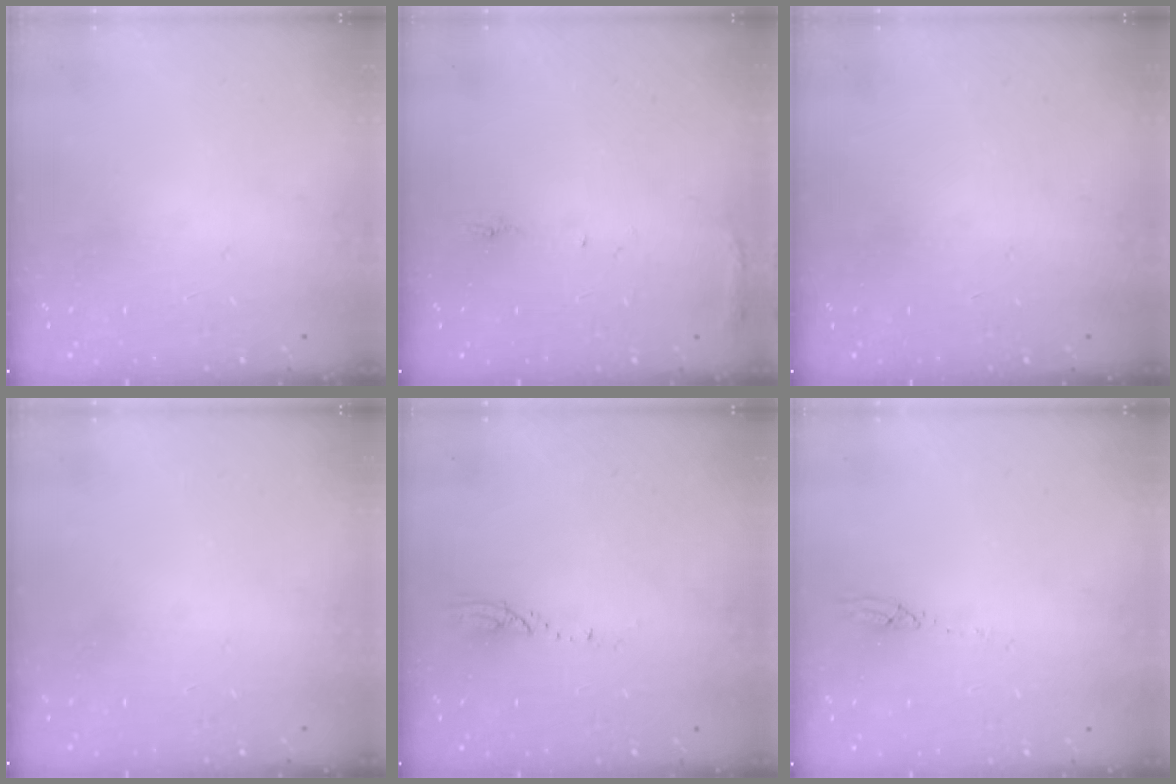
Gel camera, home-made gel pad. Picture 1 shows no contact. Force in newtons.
{"total": 5.7, "press": 5.7, "slide": 0.6}
{"total": 0.0}
{"total": 0.0}
{"total": 3.2, "press": 3.2, "slide": 0.3}
{"total": 2.7, "press": 2.7, "slide": 0.2}